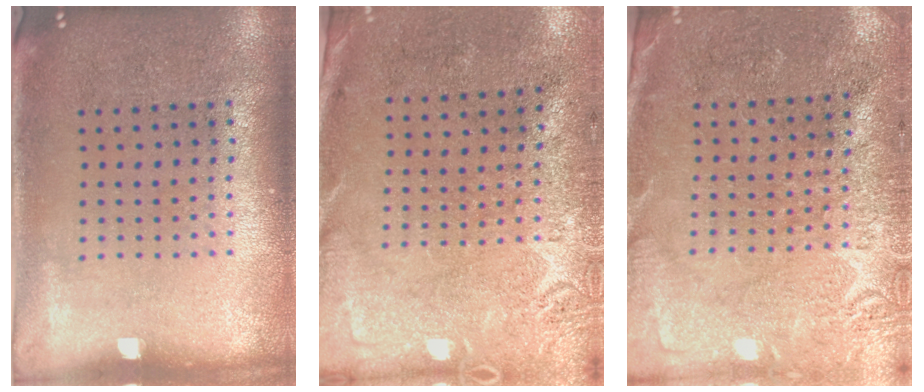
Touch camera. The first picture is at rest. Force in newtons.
{"total": 2.7, "press": 2.2, "slide": 1.6}
{"total": 2.8, "press": 2.8, "slide": 0.3}